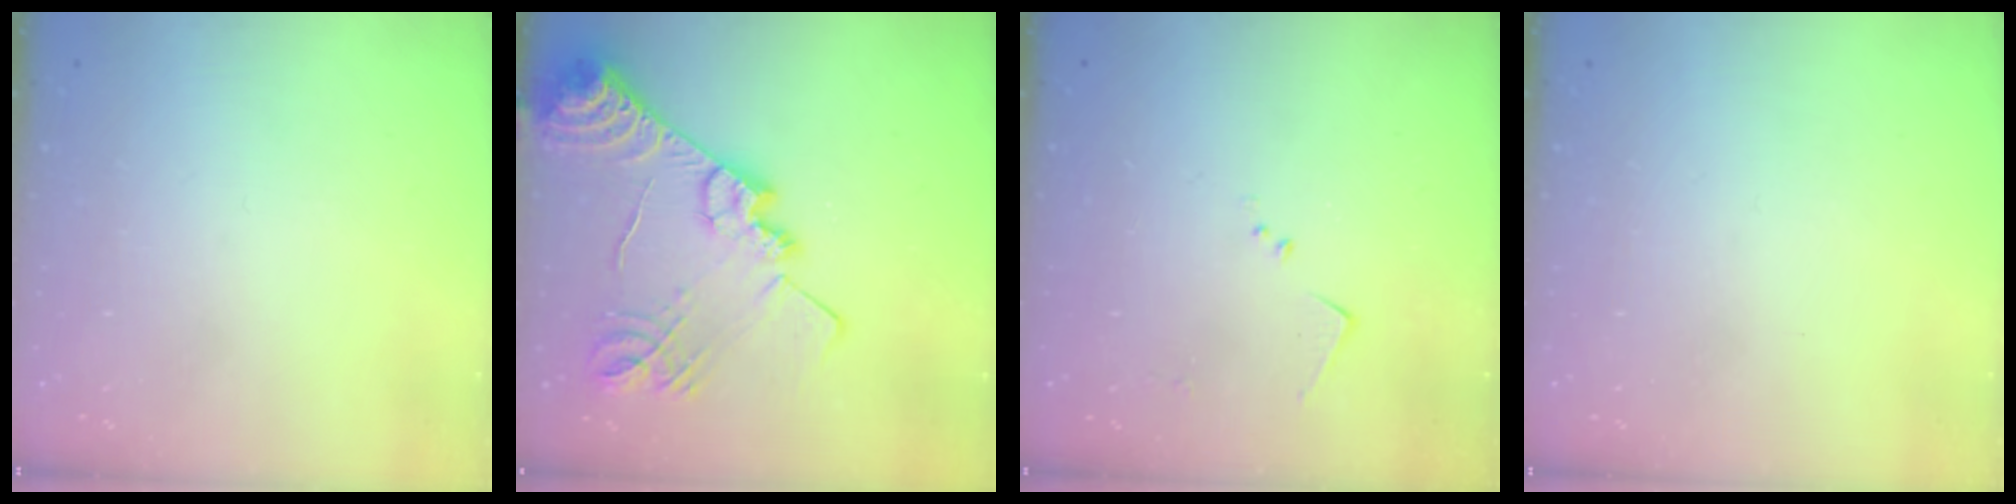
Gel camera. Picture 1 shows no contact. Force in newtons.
{"total": 20.6, "press": 20.5, "slide": 1.9}
{"total": 6.3, "press": 6.3, "slide": 1.0}
{"total": 0.0}